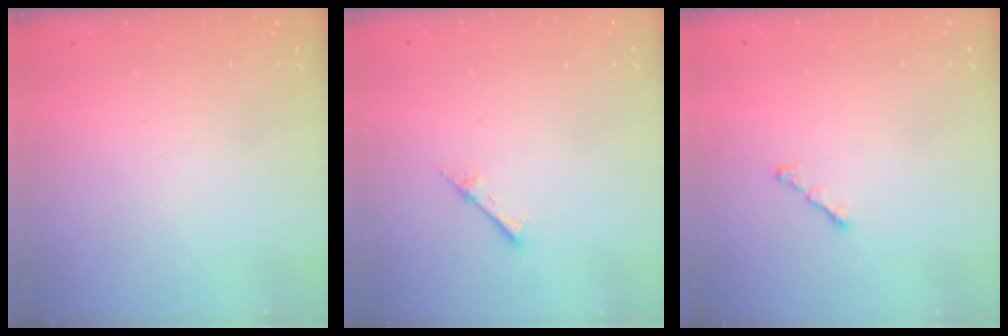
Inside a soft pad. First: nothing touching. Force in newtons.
{"total": 2.4, "press": 2.4, "slide": 0.3}
{"total": 1.7, "press": 1.6, "slide": 0.6}